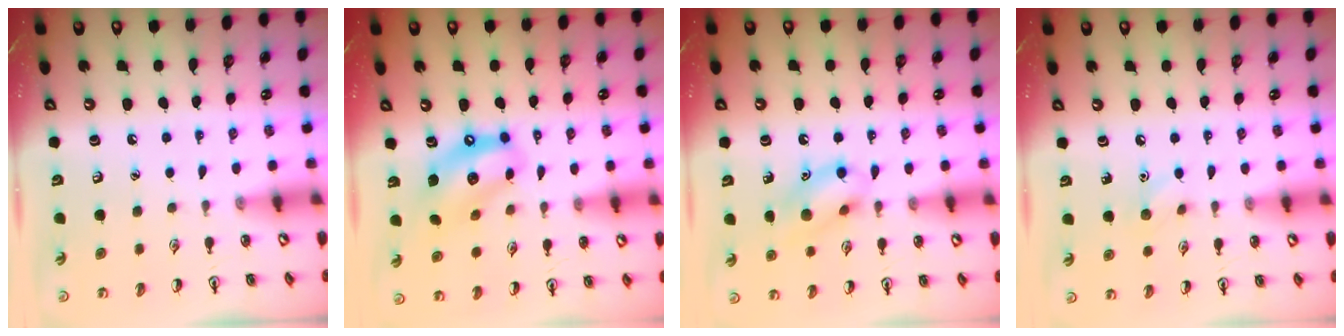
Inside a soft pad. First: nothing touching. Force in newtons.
{"total": 12.9, "press": 12.3, "slide": 4.0}
{"total": 11.9, "press": 11.7, "slide": 2.1}
{"total": 5.4, "press": 5.1, "slide": 1.7}